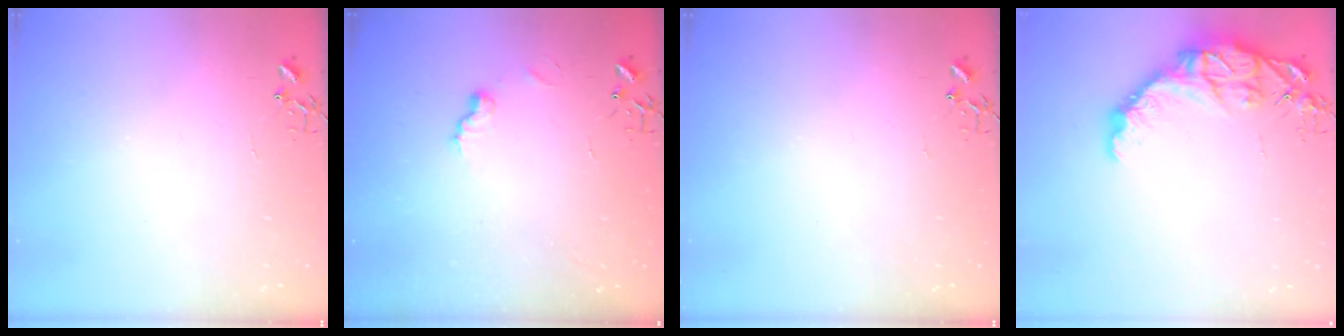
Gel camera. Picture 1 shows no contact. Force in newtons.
{"total": 7.0, "press": 7.0, "slide": 0.8}
{"total": 0.0}
{"total": 14.1, "press": 14.1, "slide": 1.0}